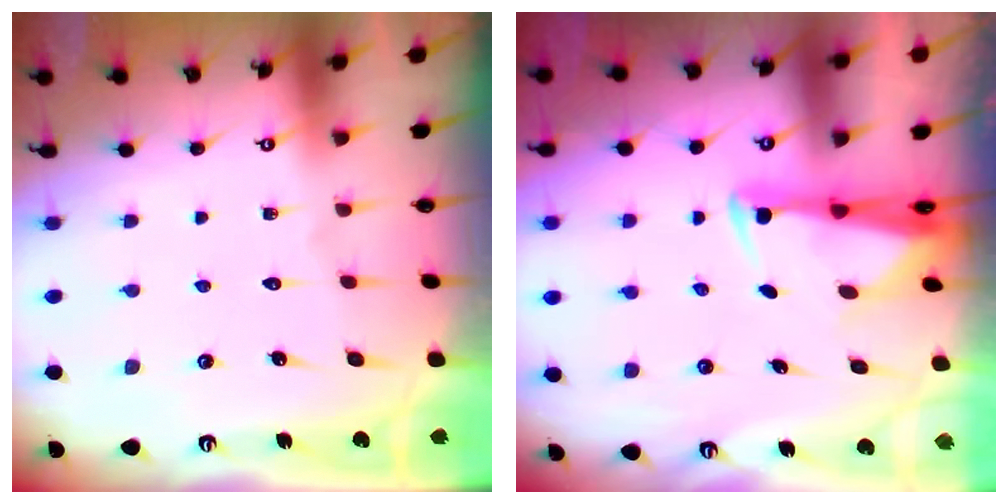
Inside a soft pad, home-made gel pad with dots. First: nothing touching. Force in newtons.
{"total": 2.8, "press": 2.7, "slide": 1.0}